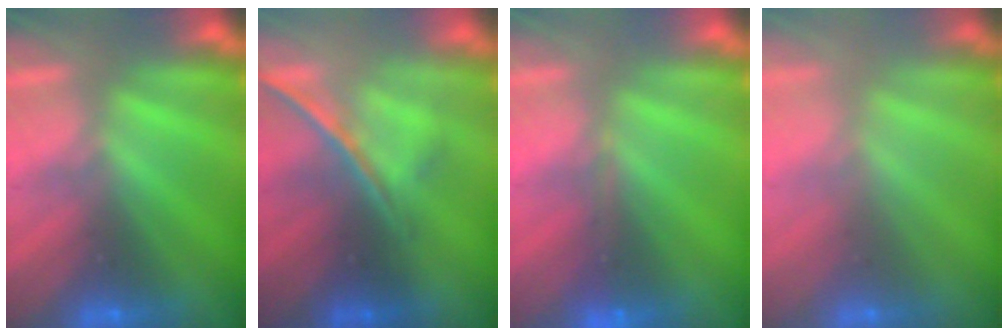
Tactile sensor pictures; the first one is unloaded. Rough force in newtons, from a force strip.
{"total": 1.7}
{"total": 1.7}
{"total": 2.6}